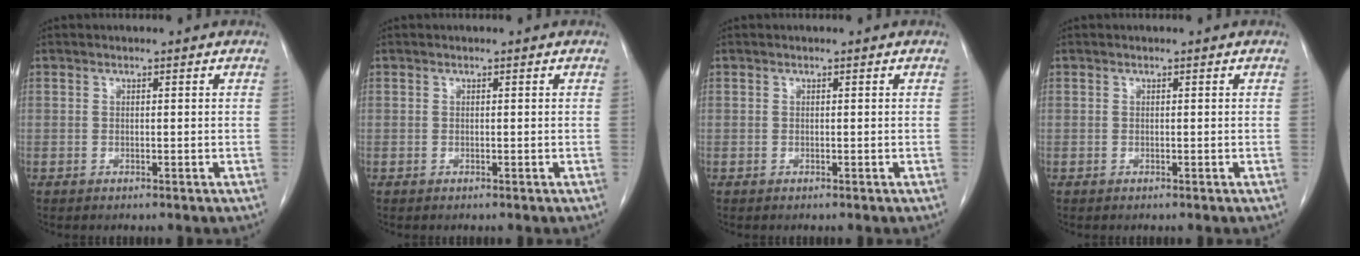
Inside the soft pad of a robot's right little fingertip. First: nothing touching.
{"total": 0.0}
{"total": 0.0}
{"total": 0.0}